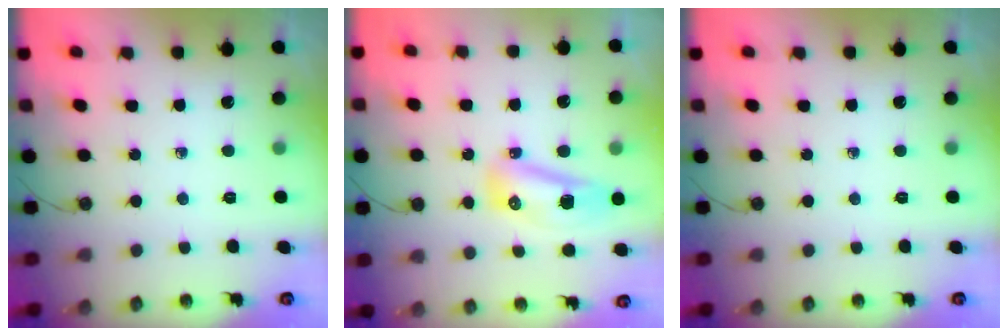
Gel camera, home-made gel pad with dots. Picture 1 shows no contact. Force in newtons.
{"total": 9.4, "press": 9.4, "slide": 1.2}
{"total": 0.0}